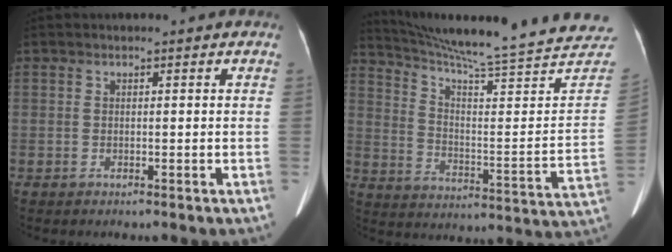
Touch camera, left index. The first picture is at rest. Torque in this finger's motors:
{"motor_torque": [-0.86, -1.29, -0.04, 0.03]}